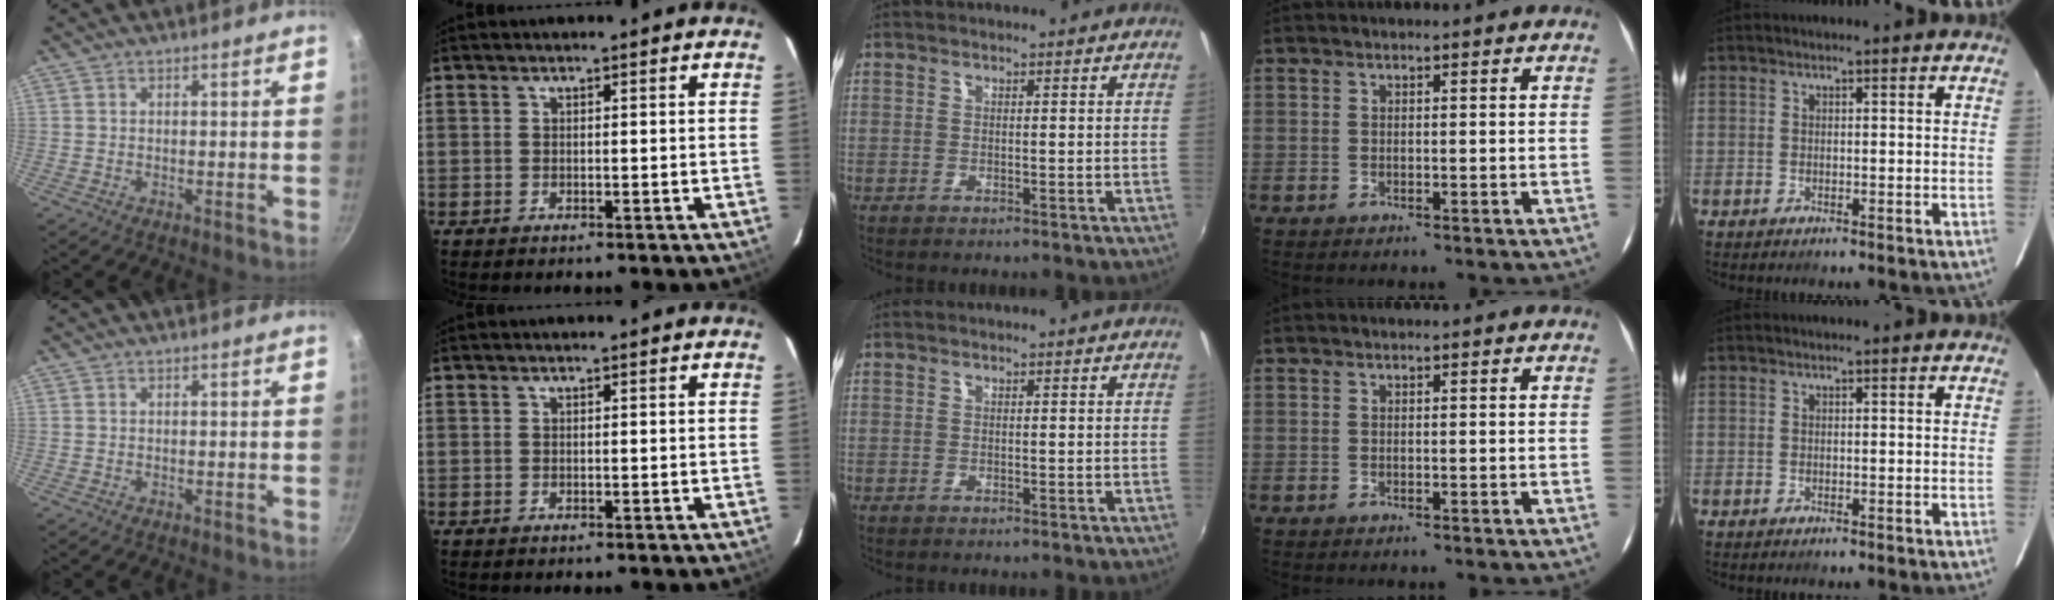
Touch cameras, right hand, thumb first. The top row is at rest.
{}